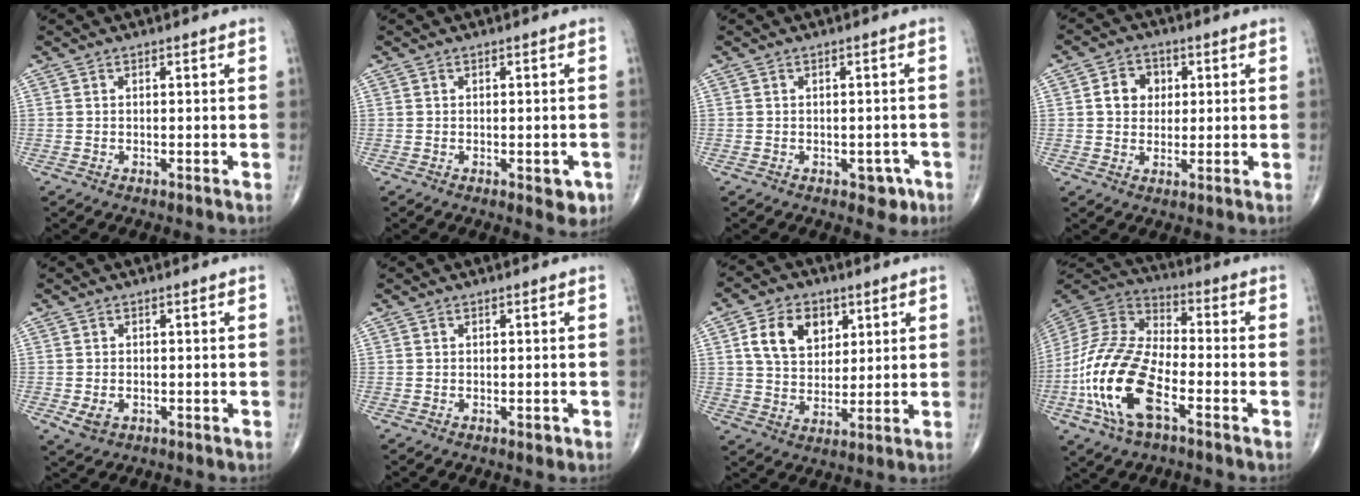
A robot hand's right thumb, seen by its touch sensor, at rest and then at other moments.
{"total": 3.2, "force": [-1.2, 1.7, 2.4], "torque": [-0.010, 0.000, -0.011]}
{"total": 3.3, "force": [-1.5, 2.4, 1.8], "torque": [0.000, 0.009, -0.015]}
{"total": 5.9, "force": [1.1, 5.0, 2.9], "torque": [-0.019, 0.003, 0.014]}
{"total": 2.9, "force": [-0.8, 2.2, 1.8], "torque": [-0.031, -0.002, -0.006]}
{"total": 0.8, "force": [-0.3, 0.6, 0.4], "torque": [-0.001, 0.000, -0.004]}
{"total": 10.9, "force": [4.1, 7.9, 6.4], "torque": [-0.080, -0.011, 0.075]}
{"total": 19.8, "force": [-7.2, 9.3, 16.0], "torque": [-0.335, 0.028, -0.139]}